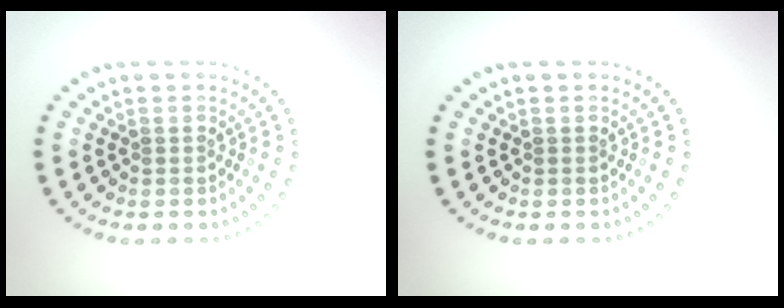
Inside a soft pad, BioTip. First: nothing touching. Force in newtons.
{"total": 0.0}